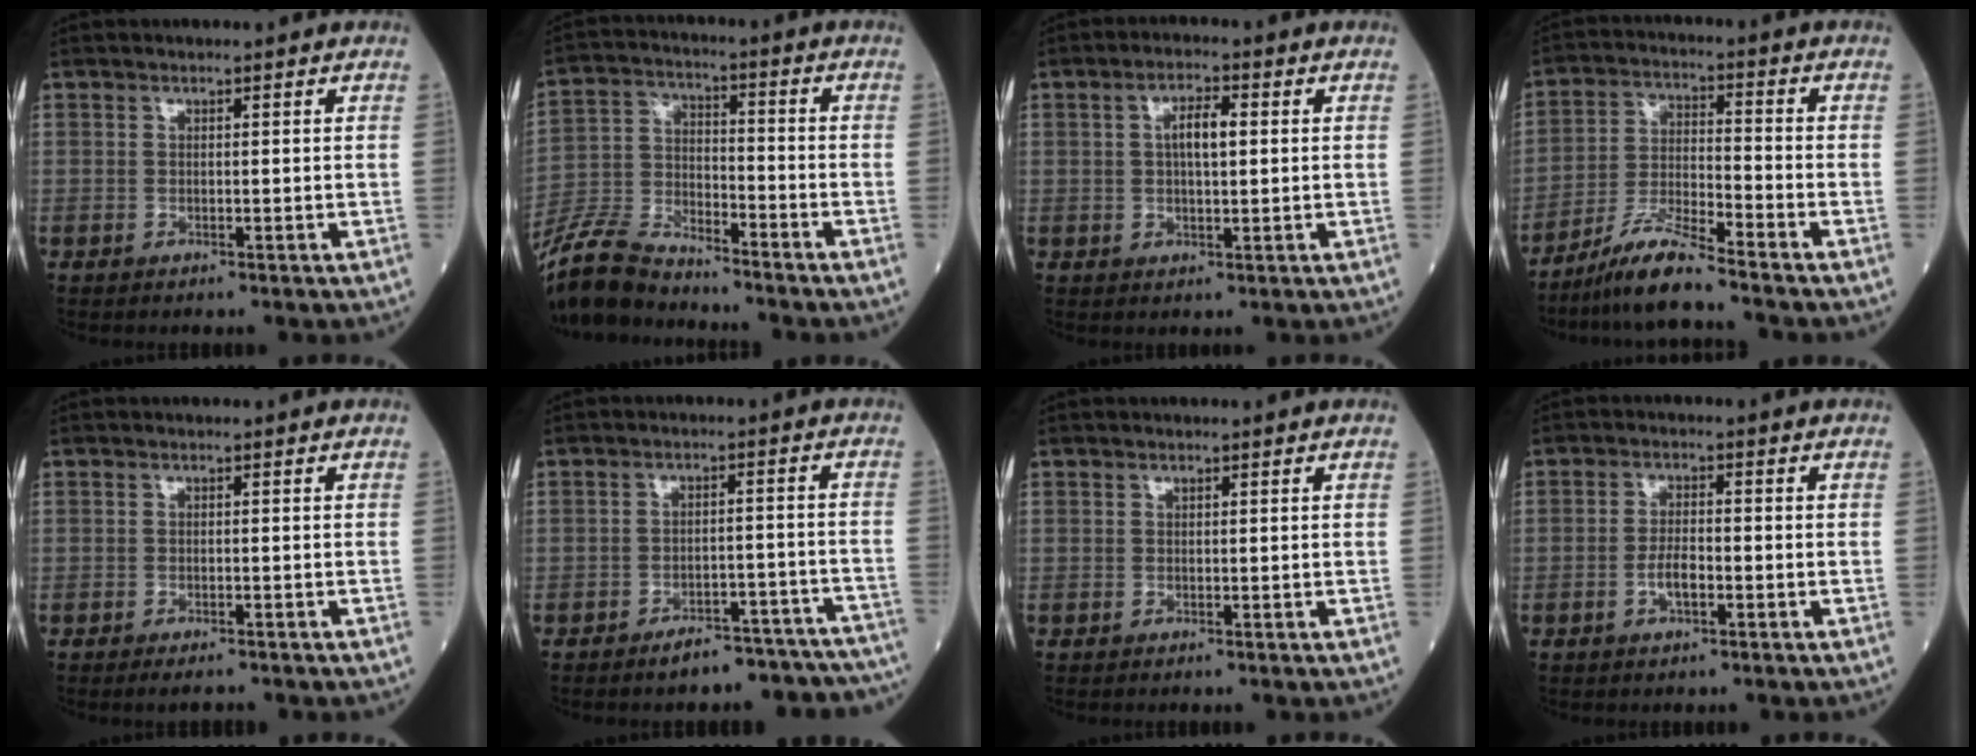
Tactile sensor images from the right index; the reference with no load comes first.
{"total": 10.8, "force": [-10.2, 2.2, 2.9], "torque": [-0.066, -0.006, -0.198]}
{"total": 4.3, "force": [0.7, 1.4, 4.0], "torque": [-0.068, 0.010, 0.011]}
{"total": 7.7, "force": [-6.6, -0.7, 3.9], "torque": [-0.080, -0.021, -0.128]}
{"total": 2.5, "force": [-2.1, 0.5, 1.3], "torque": [-0.013, -0.004, -0.025]}
{"total": 12.5, "force": [-11.4, 3.3, 3.8], "torque": [-0.014, 0.034, -0.135]}
{"total": 0.0}
{"total": 3.2, "force": [-1.2, 1.1, 2.7], "torque": [-0.054, 0.003, -0.021]}